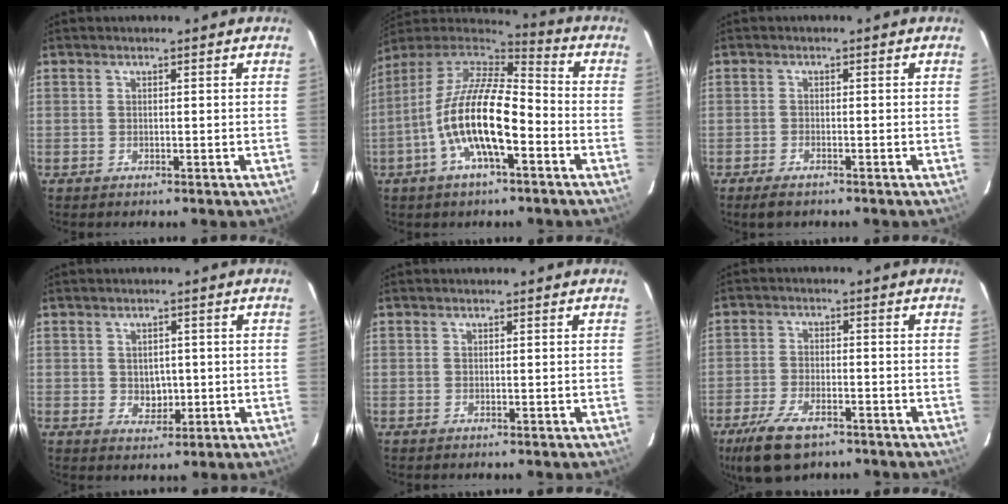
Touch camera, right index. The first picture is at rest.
{"total": 17.1, "force": [-5.6, 5.7, 15.1], "torque": [-0.292, -0.009, -0.112]}
{"total": 2.9, "force": [-2.2, 1.0, 1.5], "torque": [-0.041, -0.006, -0.041]}
{"total": 3.6, "force": [-0.1, 3.1, 1.8], "torque": [-0.029, 0.001, 0.007]}
{"total": 0.0}
{"total": 10.8, "force": [-7.2, 4.8, 6.5], "torque": [-0.158, -0.019, -0.131]}